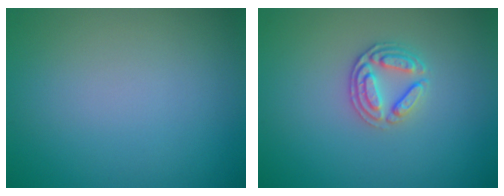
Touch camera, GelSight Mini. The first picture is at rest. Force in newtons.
{"total": 2.7, "press": 2.5, "slide": 0.8}